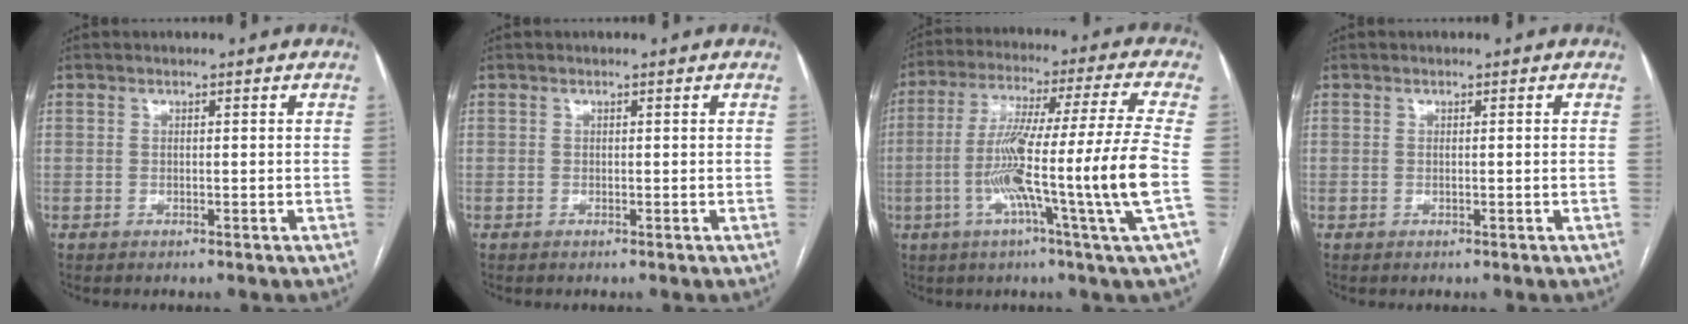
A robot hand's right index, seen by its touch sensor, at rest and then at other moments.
{"total": 0.0}
{"total": 18.2, "force": [-4.2, -2.5, 17.5], "torque": [-0.296, -0.008, -0.083]}
{"total": 0.5, "force": [-0.1, -0.1, 0.5], "torque": [-0.012, -0.001, 0.001]}